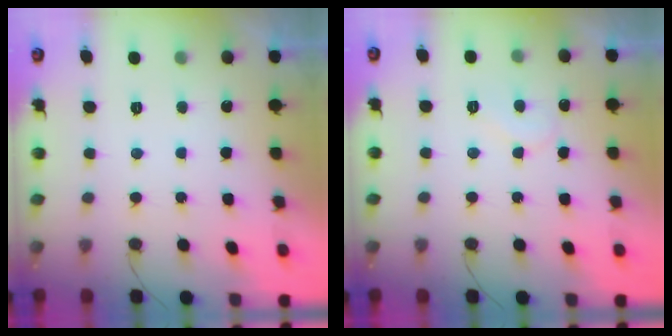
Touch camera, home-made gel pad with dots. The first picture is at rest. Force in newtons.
{"total": 5.2, "press": 5.2, "slide": 0.5}